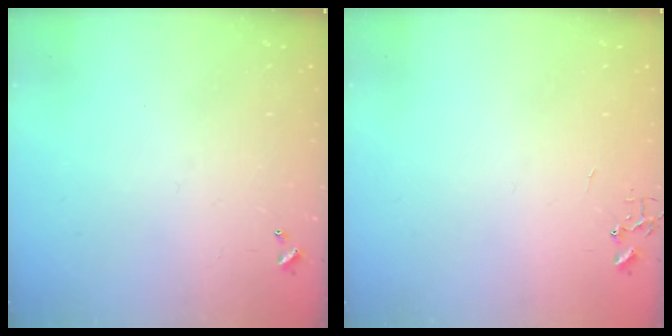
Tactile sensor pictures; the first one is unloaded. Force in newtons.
{"total": 0.0}